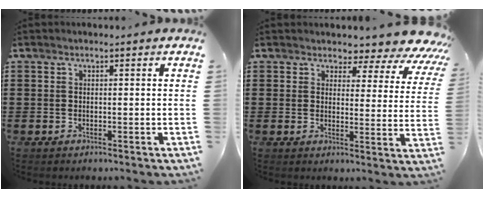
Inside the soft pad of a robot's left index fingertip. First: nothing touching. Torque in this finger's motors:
{"motor_torque": [2.14, 0.00, 0.66, 0.03]}